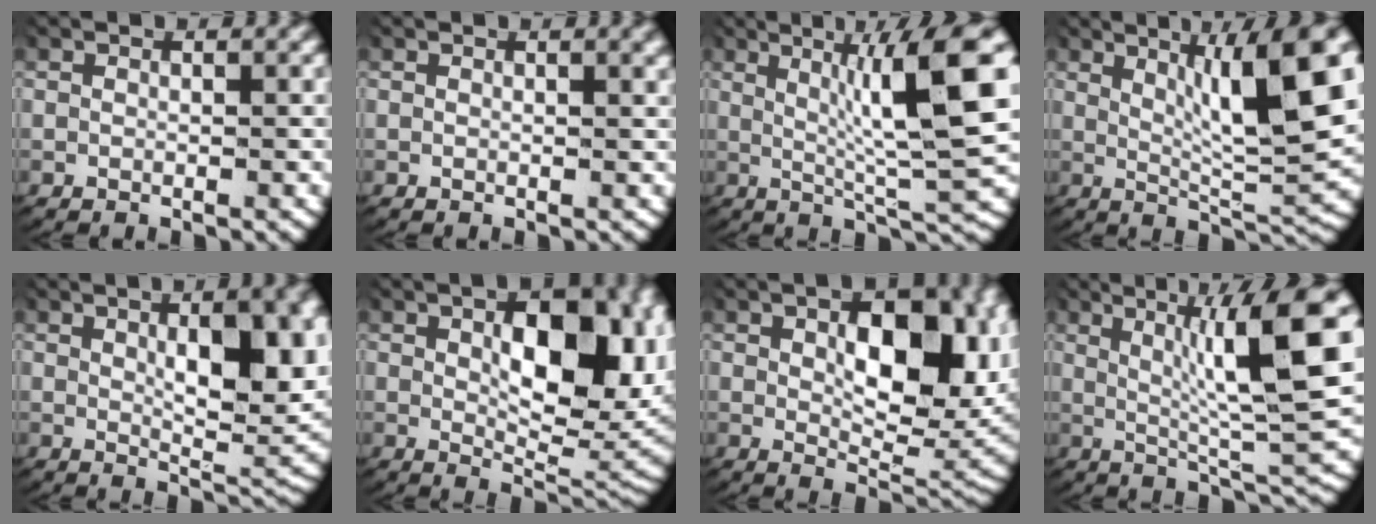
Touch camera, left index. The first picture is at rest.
{"total": 0.8, "force": [0.5, -0.1, 0.6], "torque": [-0.010, -0.001, 0.009]}
{"total": 10.6, "force": [2.3, 3.0, 9.9], "torque": [-0.135, 0.004, 0.035]}
{"total": 11.8, "force": [3.7, 4.2, 10.4], "torque": [-0.146, -0.003, 0.059]}
{"total": 6.8, "force": [1.7, 2.2, 6.2], "torque": [-0.094, -0.002, 0.029]}
{"total": 9.9, "force": [2.0, 4.9, 8.3], "torque": [-0.124, -0.015, 0.034]}
{"total": 8.9, "force": [2.0, 4.5, 7.4], "torque": [-0.116, -0.017, 0.034]}
{"total": 11.6, "force": [2.8, 3.5, 10.7], "torque": [-0.143, 0.006, 0.043]}